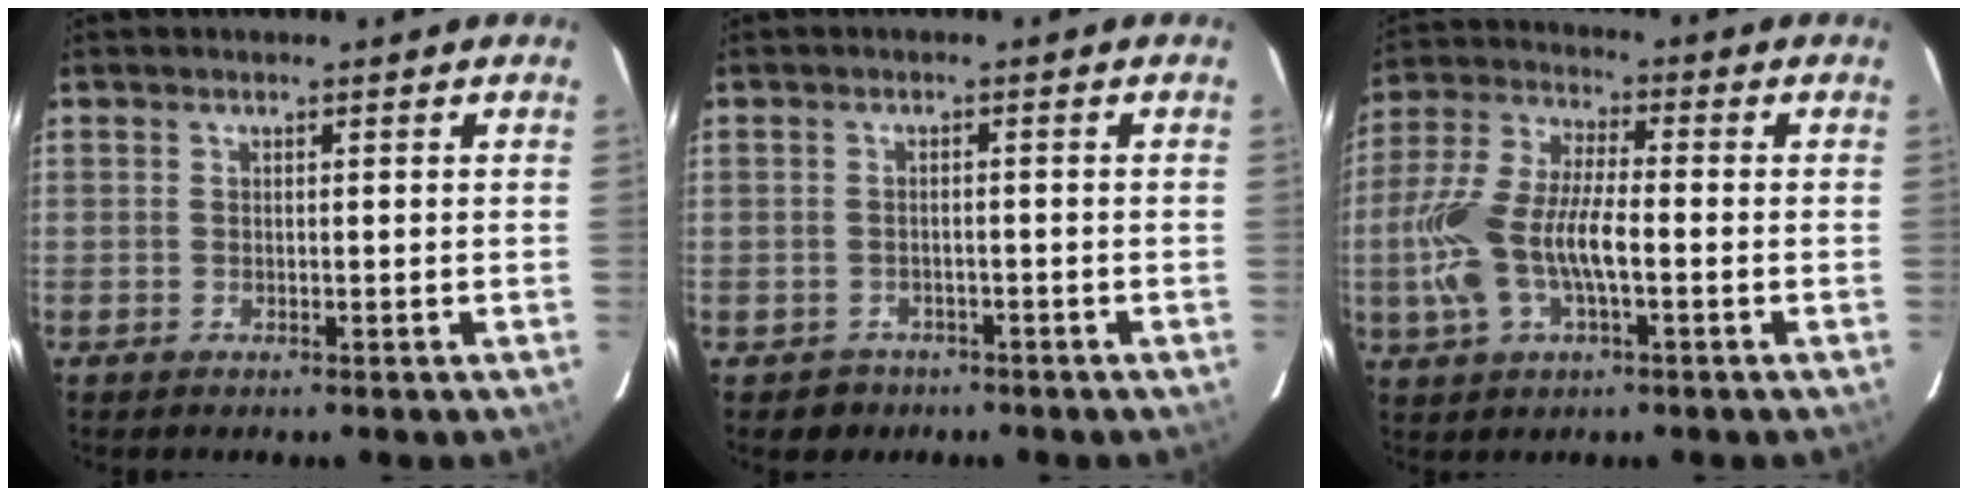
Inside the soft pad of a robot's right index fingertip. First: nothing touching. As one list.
[{"total": 3.3, "force": [-2.0, 2.6, 0.1], "torque": [-0.010, 0.008, -0.025]}, {"total": 13.7, "force": [-3.1, 5.6, 12.1], "torque": [-0.267, 0.004, -0.059]}]